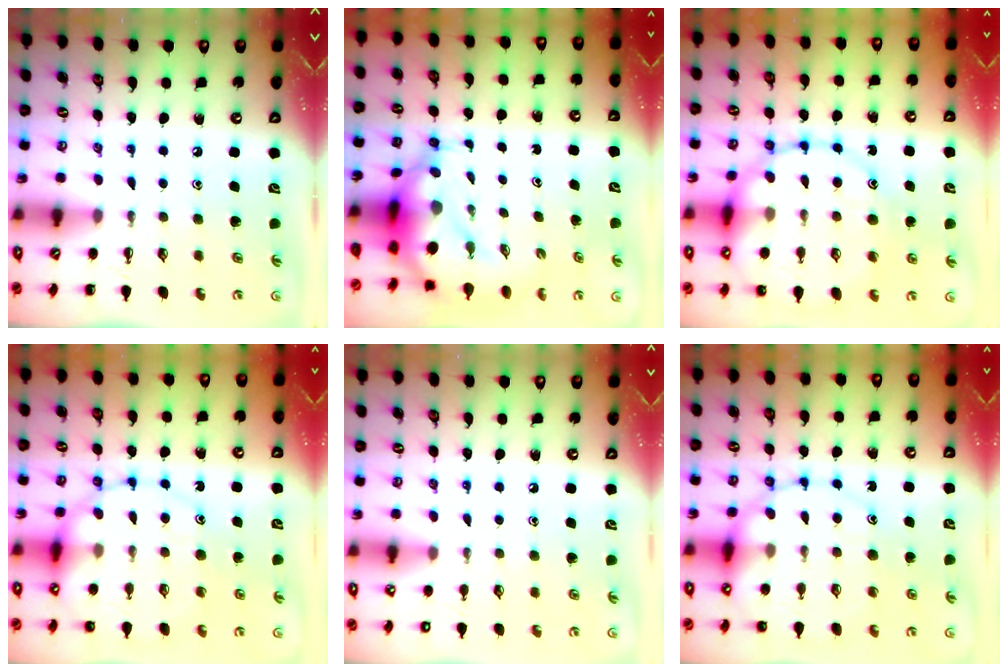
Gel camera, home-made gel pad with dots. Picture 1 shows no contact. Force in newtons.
{"total": 9.1, "press": 8.8, "slide": 2.4}
{"total": 18.7, "press": 18.6, "slide": 1.5}
{"total": 15.5, "press": 15.2, "slide": 3.0}
{"total": 6.4, "press": 6.2, "slide": 1.7}
{"total": 15.5, "press": 15.2, "slide": 3.0}